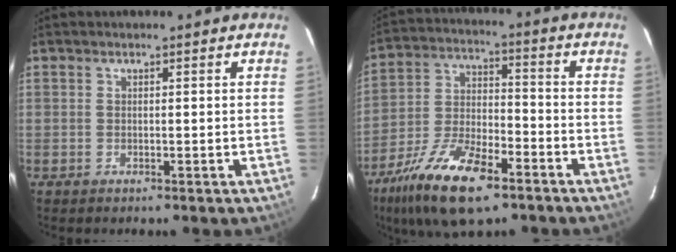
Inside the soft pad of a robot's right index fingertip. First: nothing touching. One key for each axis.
{"total": 17.7, "fx": -11.2, "fy": 6.7, "fz": 11.9, "tx": -0.247, "ty": -0.027, "tz": -0.206}